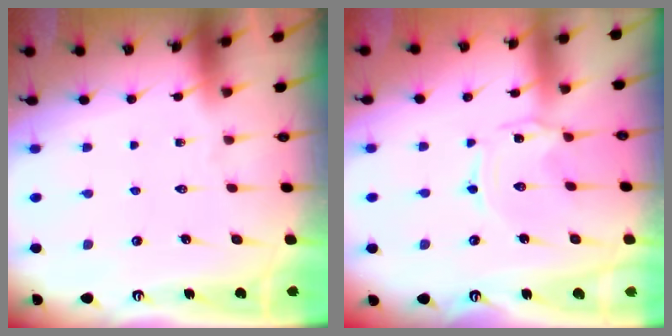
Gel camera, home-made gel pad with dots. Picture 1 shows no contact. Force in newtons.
{"total": 0.0}